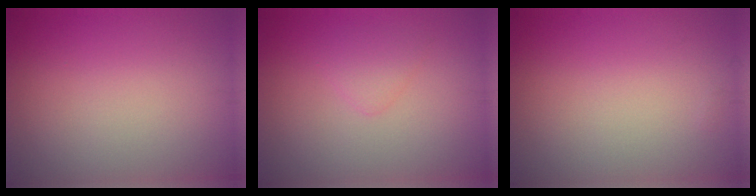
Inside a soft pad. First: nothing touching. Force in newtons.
{"total": 1.4, "press": 1.4, "slide": 0.1}
{"total": 0.0}